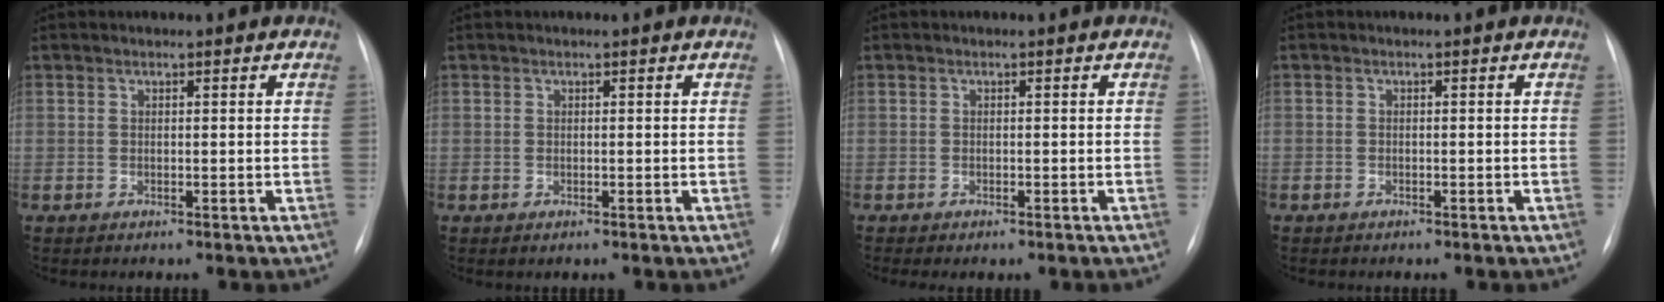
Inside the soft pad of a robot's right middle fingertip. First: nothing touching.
{"total": 0.0}
{"total": 2.2, "force": [-1.7, 0.5, 1.2], "torque": [-0.017, -0.006, -0.016]}
{"total": 0.7, "force": [-0.4, 0.5, 0.0], "torque": [-0.008, 0.003, -0.007]}